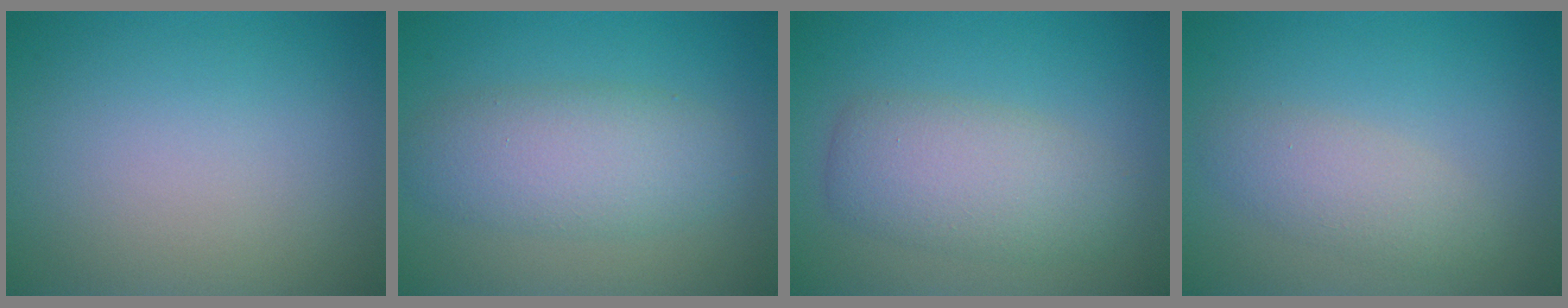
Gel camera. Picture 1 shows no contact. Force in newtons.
{"total": 5.0, "press": 5.0, "slide": 0.1}
{"total": 4.9, "press": 4.9, "slide": 0.1}
{"total": 2.8, "press": 2.8, "slide": 0.1}